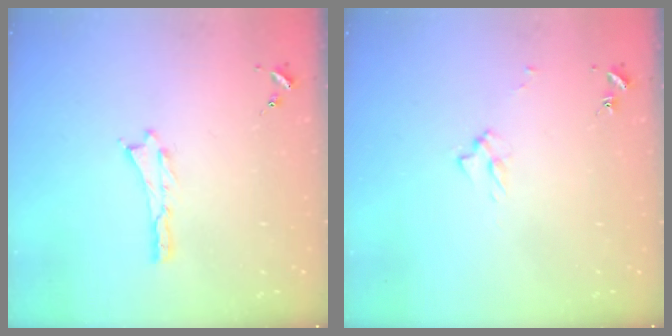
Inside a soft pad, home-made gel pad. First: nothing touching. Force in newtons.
{"total": 2.5, "press": 2.5, "slide": 0.4}